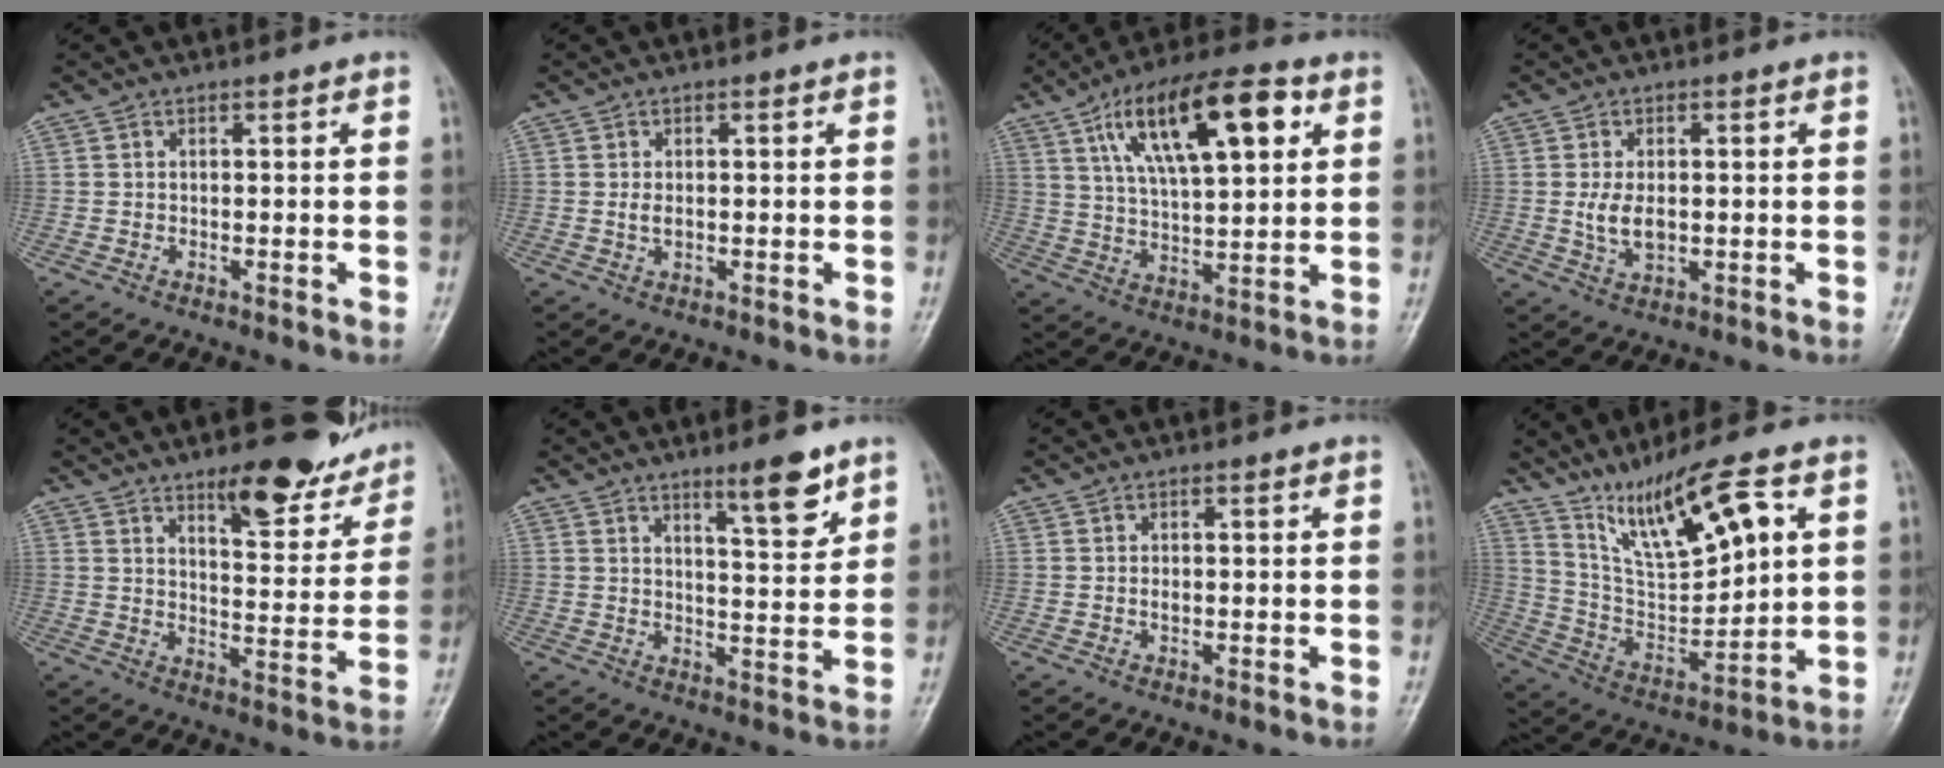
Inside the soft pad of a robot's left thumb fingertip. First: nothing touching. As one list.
[{"total": 1.7, "force": [0.1, 1.0, 1.4], "torque": [-0.028, -0.002, 0.002]}, {"total": 18.8, "force": [7.7, 7.1, 15.7], "torque": [-0.238, -0.006, 0.128]}, {"total": 5.0, "force": [0.0, 2.9, 4.1], "torque": [-0.079, -0.006, 0.005]}, {"total": 13.2, "force": [9.6, 4.6, 7.8], "torque": [-0.064, -0.064, 0.141]}, {"total": 7.3, "force": [5.1, 1.5, 5.0], "torque": [-0.064, -0.039, 0.077]}, {"total": 1.0, "force": [0.0, 0.6, 0.8], "torque": [-0.012, 0.000, 0.001]}, {"total": 16.6, "force": [8.3, 4.7, 13.6], "torque": [-0.226, -0.029, 0.169]}]